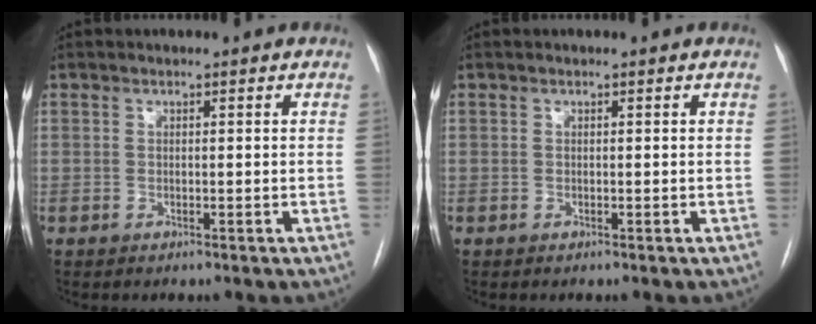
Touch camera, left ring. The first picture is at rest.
{"total": 0.0}